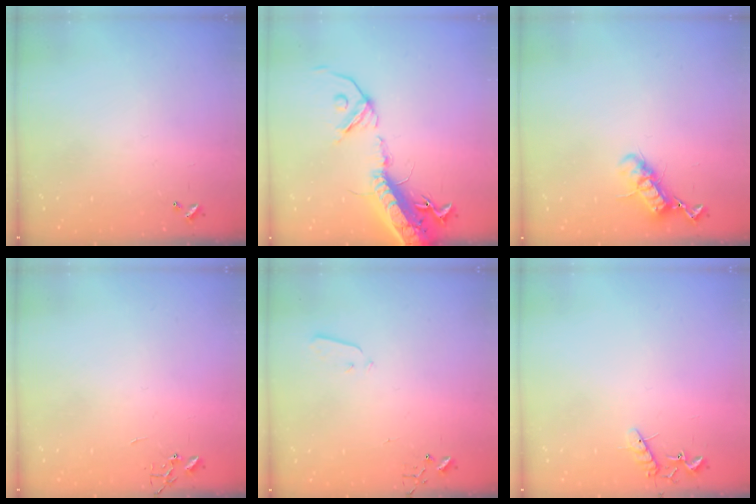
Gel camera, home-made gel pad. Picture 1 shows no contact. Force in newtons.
{"total": 21.7, "press": 21.1, "slide": 5.1}
{"total": 11.9, "press": 11.9, "slide": 0.8}
{"total": 0.0}
{"total": 3.3, "press": 3.2, "slide": 0.7}
{"total": 10.4, "press": 10.3, "slide": 0.9}